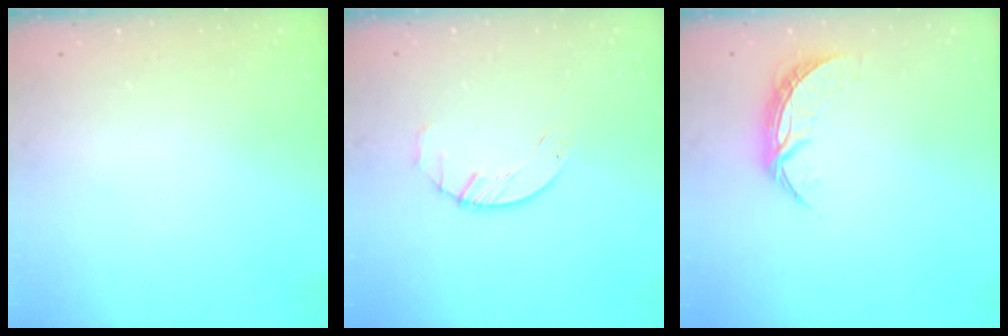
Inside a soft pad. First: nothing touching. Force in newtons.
{"total": 1.8, "press": 1.7, "slide": 0.3}
{"total": 6.8, "press": 6.8, "slide": 0.5}